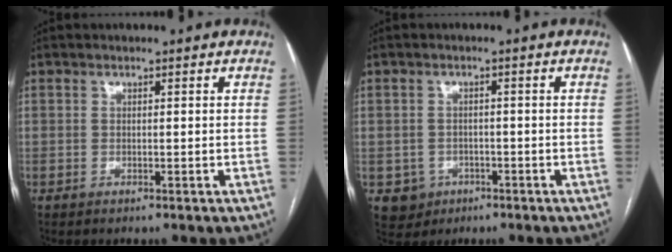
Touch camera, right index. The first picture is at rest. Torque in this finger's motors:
{"motor_torque": [-0.07, 0.06, -0.61, -0.21]}